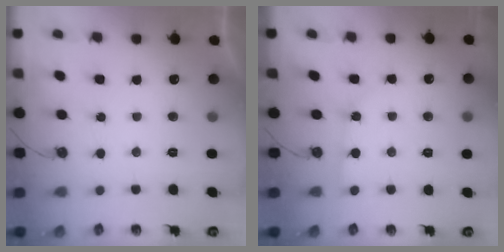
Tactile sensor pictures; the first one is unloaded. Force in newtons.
{"total": 2.6, "press": 2.6, "slide": 0.3}